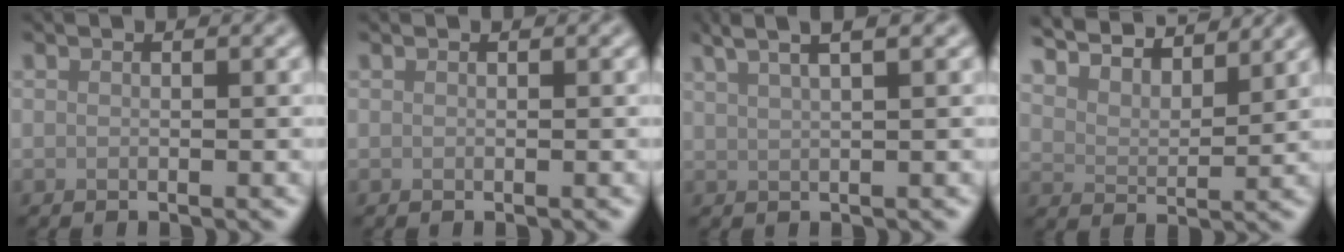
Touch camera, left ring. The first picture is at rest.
{"total": 0.0}
{"total": 6.0, "force": [4.0, 2.0, 3.9], "torque": [-0.037, 0.035, 0.030]}
{"total": 8.8, "force": [7.8, 2.3, 3.4], "torque": [-0.061, 0.005, 0.112]}